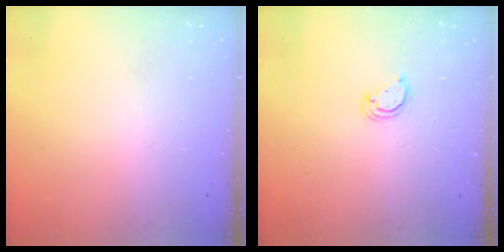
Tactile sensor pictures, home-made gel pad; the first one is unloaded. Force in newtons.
{"total": 3.3, "press": 3.3, "slide": 0.2}